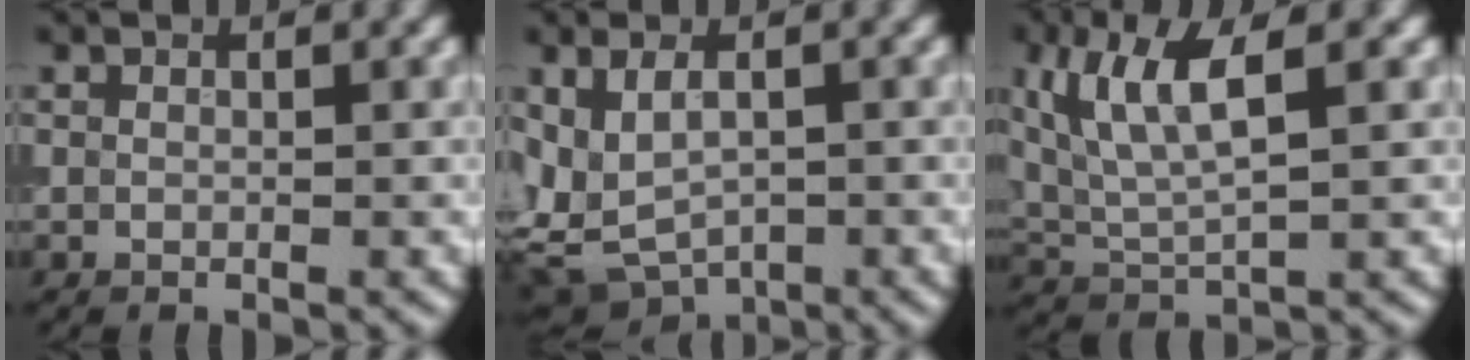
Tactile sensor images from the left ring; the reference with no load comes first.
{"total": 5.0, "force": [-0.7, 3.6, 3.5], "torque": [-0.074, -0.017, -0.004]}
{"total": 7.2, "force": [2.7, 2.4, 6.2], "torque": [-0.129, 0.008, 0.054]}